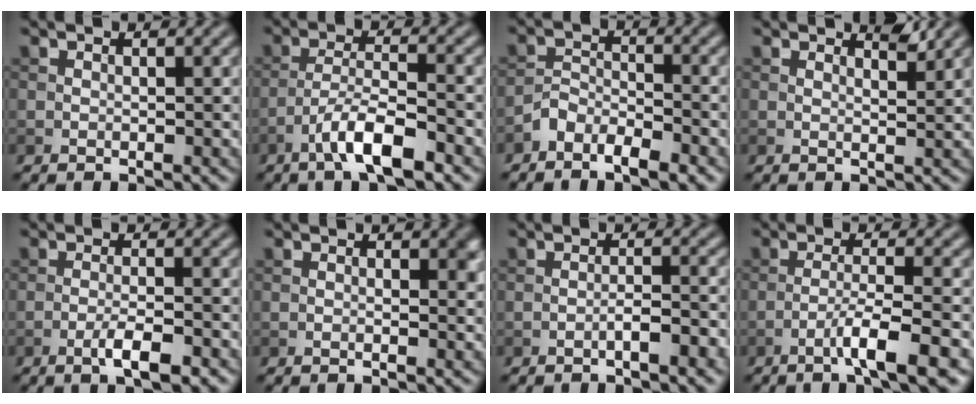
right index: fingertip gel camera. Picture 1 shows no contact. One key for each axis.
{"total": 5.4, "fx": -3.3, "fy": 1.2, "fz": 4.1, "tx": -0.073, "ty": 0.006, "tz": -0.064}
{"total": 3.2, "fx": -2.3, "fy": 1.4, "fz": 1.7, "tx": -0.029, "ty": 0.006, "tz": -0.051}
{"total": 1.5, "fx": 1.3, "fy": 0.1, "fz": 0.7, "tx": -0.009, "ty": -0.003, "tz": 0.021}
{"total": 3.3, "fx": -1.7, "fy": 0.7, "fz": 2.7, "tx": -0.050, "ty": 0.002, "tz": -0.032}
{"total": 1.6, "fx": 0.3, "fy": 0.7, "fz": 1.4, "tx": -0.014, "ty": -0.003, "tz": 0.004}
{"total": 2.8, "fx": -1.2, "fy": 0.6, "fz": 2.5, "tx": -0.038, "ty": 0.008, "tz": -0.023}
{"total": 4.8, "fx": -2.4, "fy": 0.5, "fz": 4.1, "tx": -0.065, "ty": 0.007, "tz": -0.048}